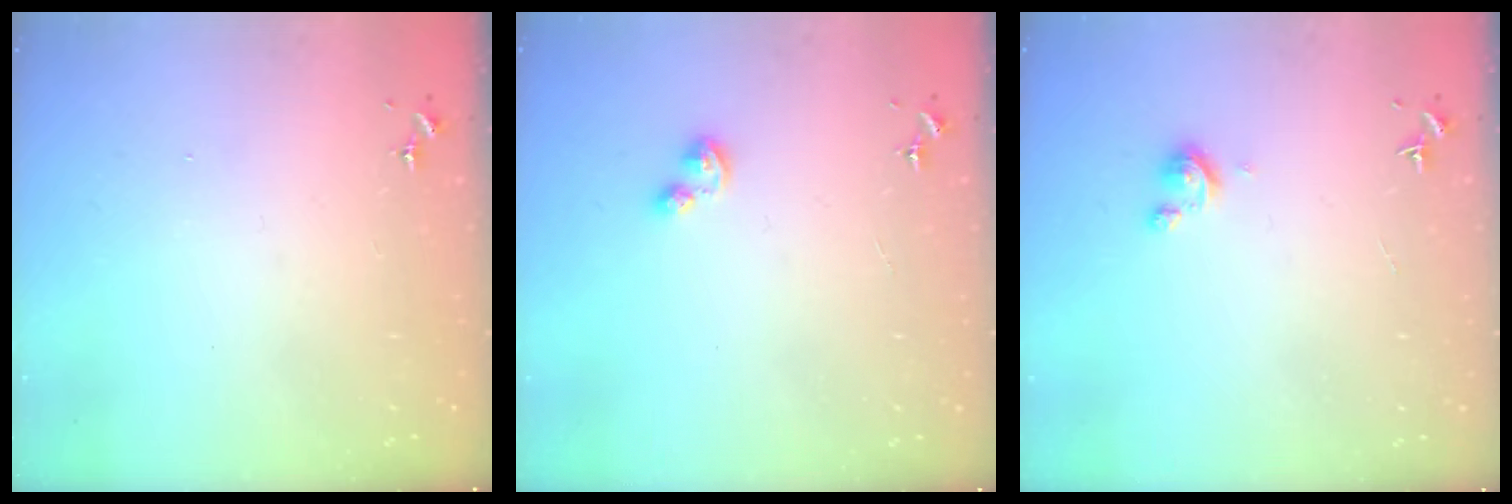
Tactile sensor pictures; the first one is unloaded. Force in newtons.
{"total": 2.7, "press": 2.7, "slide": 0.3}
{"total": 2.9, "press": 2.9, "slide": 0.3}